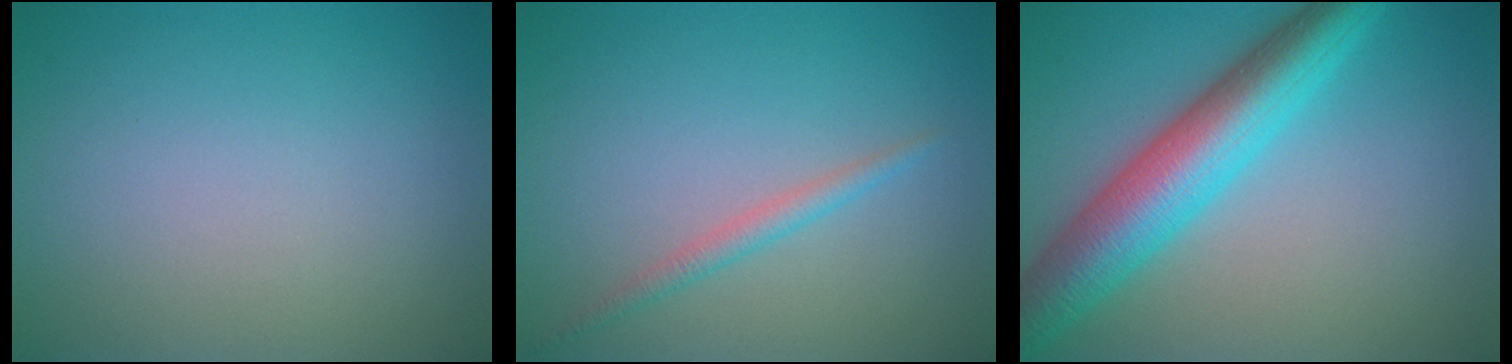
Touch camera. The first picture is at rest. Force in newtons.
{"total": 1.5, "press": 1.5, "slide": 0.1}
{"total": 8.2, "press": 8.2, "slide": 0.3}